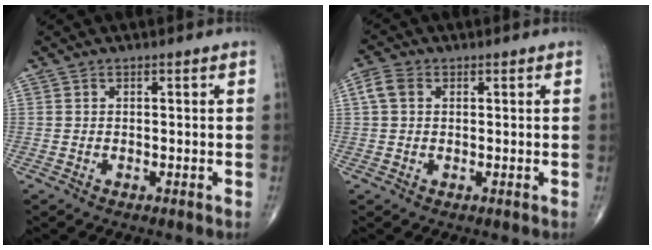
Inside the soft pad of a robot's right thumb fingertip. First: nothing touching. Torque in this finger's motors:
{"motor_torque": [-0.11, 0.17, 0.10, -0.10, 0.02]}